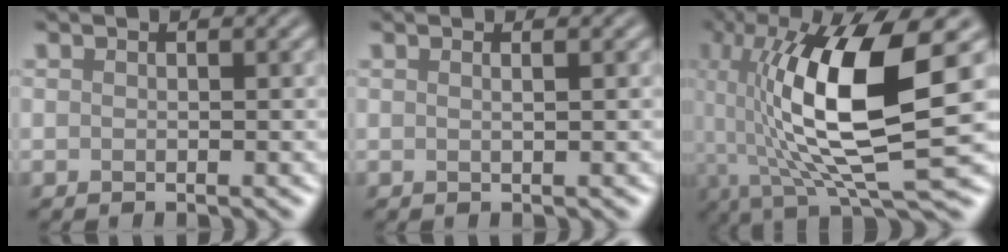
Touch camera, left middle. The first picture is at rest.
{"total": 1.4, "force": [0.6, 0.6, 1.1], "torque": [-0.002, -0.002, -0.005]}
{"total": 12.9, "force": [0.7, 3.6, 12.4], "torque": [-0.222, 0.003, 0.017]}